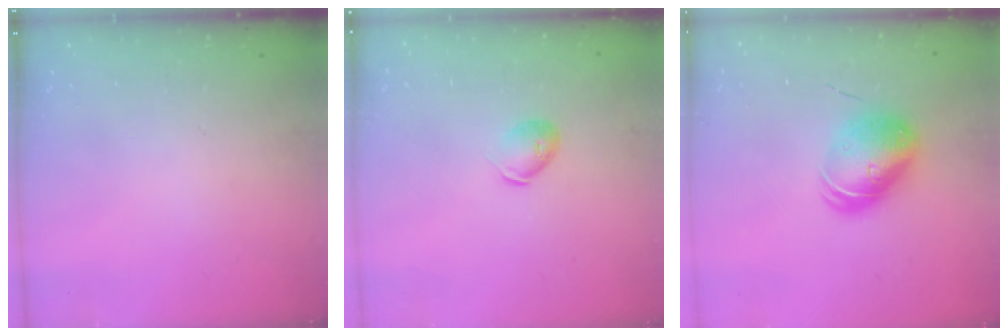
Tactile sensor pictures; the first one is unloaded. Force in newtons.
{"total": 7.8, "press": 7.6, "slide": 1.7}
{"total": 9.3, "press": 9.1, "slide": 1.8}